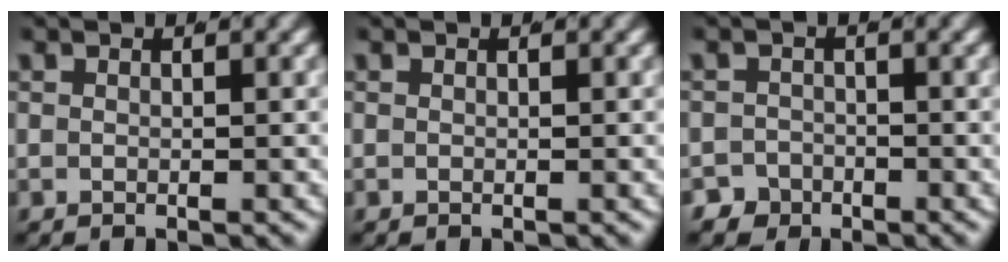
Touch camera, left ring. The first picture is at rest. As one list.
[{"total": 0.0}, {"total": 3.6, "force": [-2.6, 2.5, 0.0], "torque": [0.004, -0.018, -0.045]}]